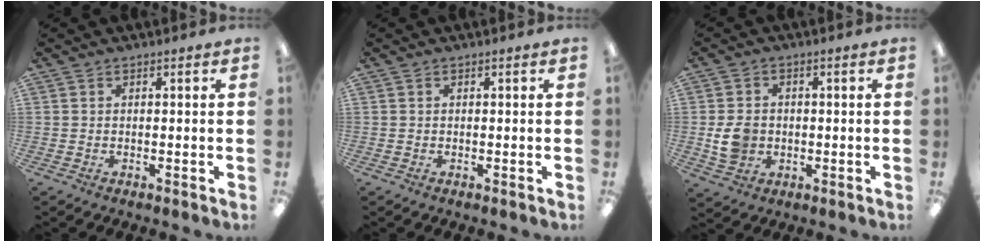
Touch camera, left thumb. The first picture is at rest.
{"total": 0.0}
{"total": 6.3, "force": [-0.7, 5.1, 3.6], "torque": [-0.061, 0.002, -0.012]}